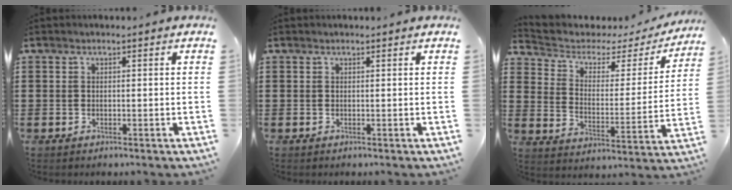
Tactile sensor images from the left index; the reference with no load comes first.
{"total": 0.0}
{"total": 3.6, "force": [2.4, 2.1, 1.7], "torque": [-0.054, -0.016, 0.031]}